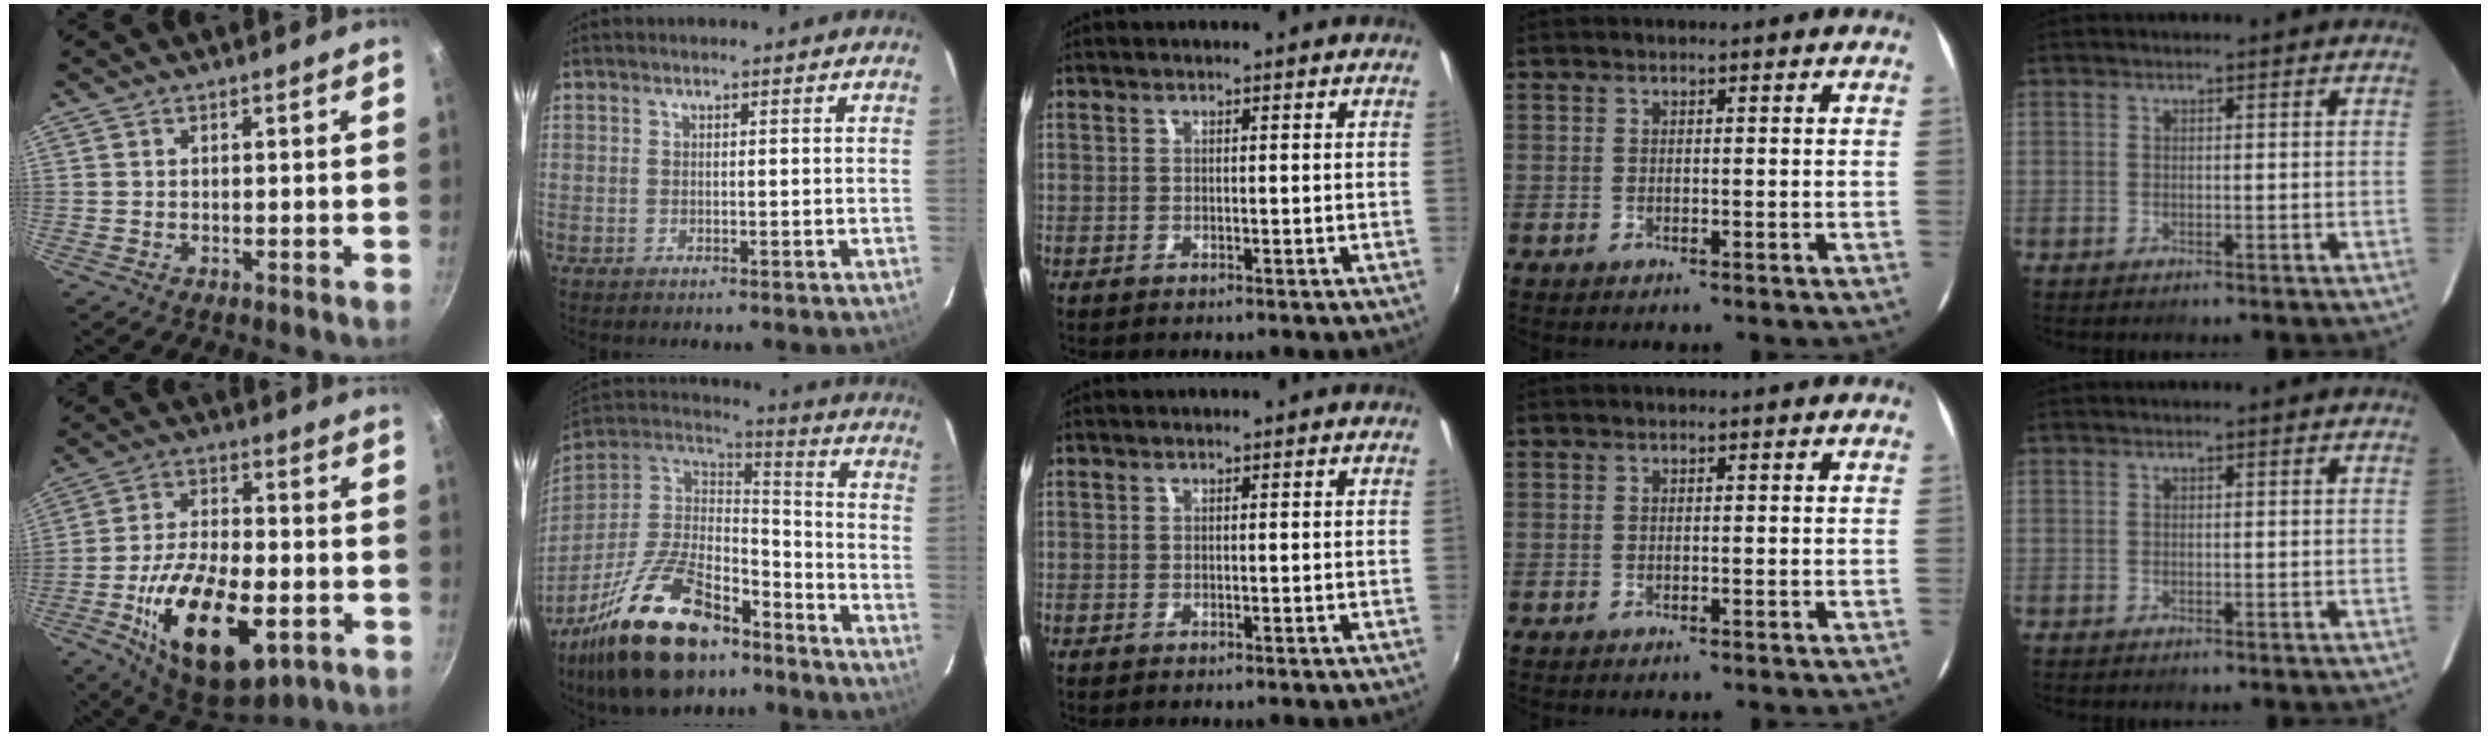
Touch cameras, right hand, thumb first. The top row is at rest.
{"thumb": {"total": 22.8, "force": [-7.3, 11.1, 18.5], "torque": [-0.298, 0.019, -0.111]}, "index": {"total": 25.0, "force": [-17.0, 10.8, 14.8], "torque": [-0.305, -0.005, -0.283]}}